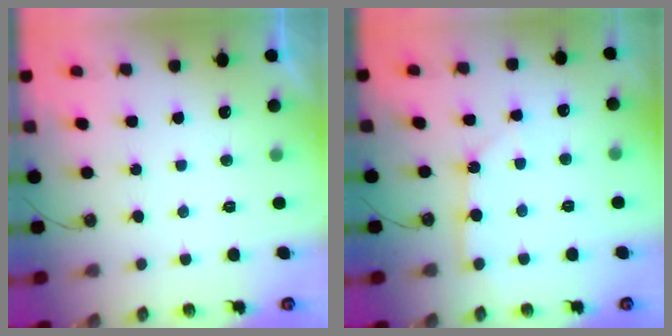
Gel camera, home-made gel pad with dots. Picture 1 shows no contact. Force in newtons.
{"total": 3.0, "press": 3.0, "slide": 0.2}